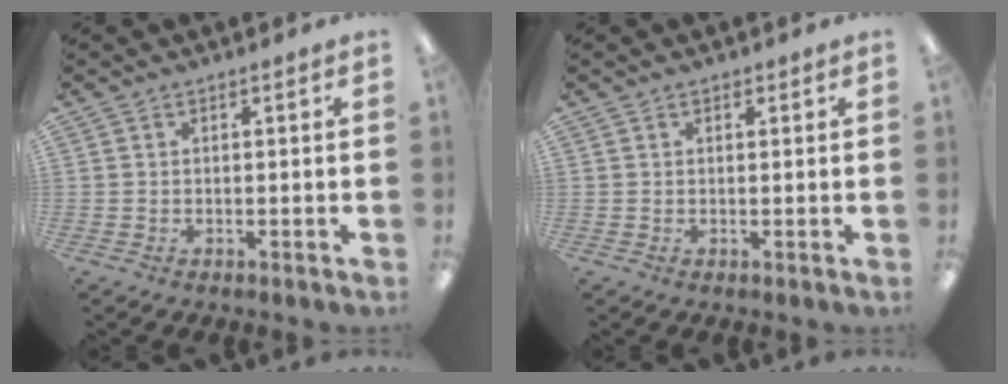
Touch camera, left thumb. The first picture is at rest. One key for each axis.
{"total": 1.0, "fx": 0.6, "fy": 0.6, "fz": 0.6, "tx": -0.013, "ty": 0.002, "tz": 0.010}